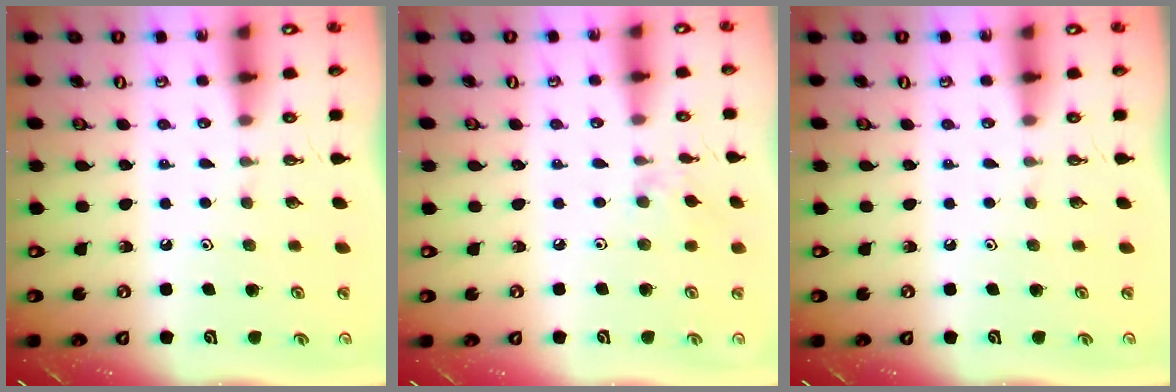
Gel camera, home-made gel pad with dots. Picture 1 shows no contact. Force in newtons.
{"total": 2.3, "press": 2.3, "slide": 0.4}
{"total": 0.0}